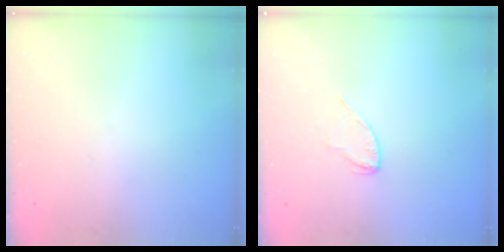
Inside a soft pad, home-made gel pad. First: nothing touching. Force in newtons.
{"total": 4.2, "press": 4.2, "slide": 0.4}